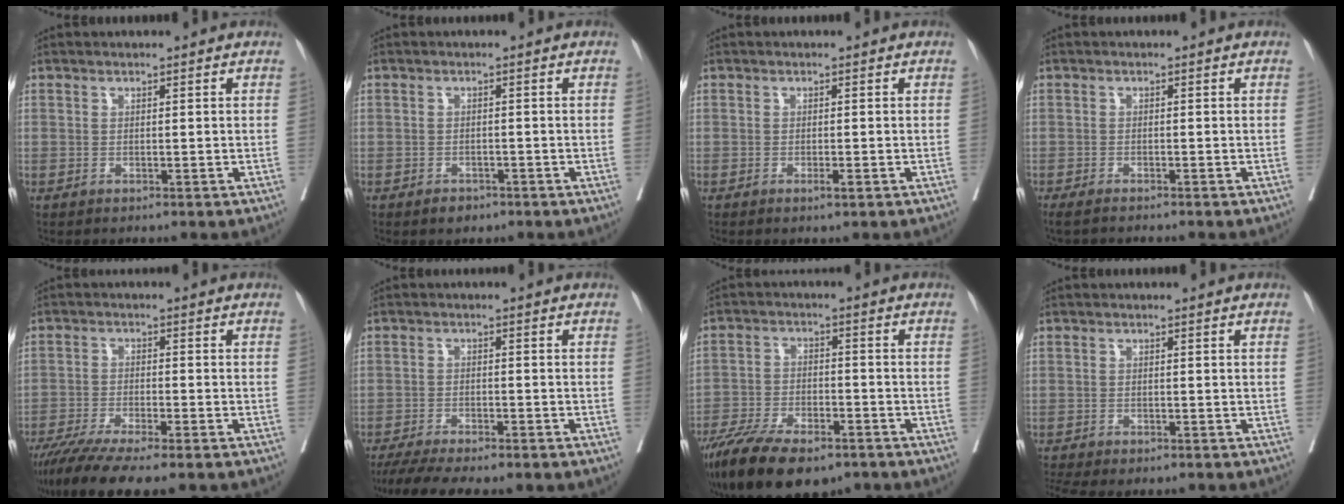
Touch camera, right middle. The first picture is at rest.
{"total": 1.9, "force": [-1.4, 1.1, 0.6], "torque": [-0.011, 0.001, -0.016]}
{"total": 1.1, "force": [-0.6, 0.1, 0.9], "torque": [-0.016, -0.002, -0.010]}
{"total": 3.2, "force": [-2.9, 0.2, 1.4], "torque": [-0.021, -0.007, -0.041]}
{"total": 11.7, "force": [-9.3, 1.0, 6.9], "torque": [-0.106, -0.025, -0.149]}
{"total": 11.3, "force": [-9.2, 2.1, 6.2], "torque": [-0.091, -0.010, -0.136]}
{"total": 15.3, "force": [-11.2, 5.6, 8.8], "torque": [-0.165, -0.023, -0.187]}
{"total": 6.6, "force": [-5.6, 1.7, 3.0], "torque": [-0.045, 0.000, -0.085]}